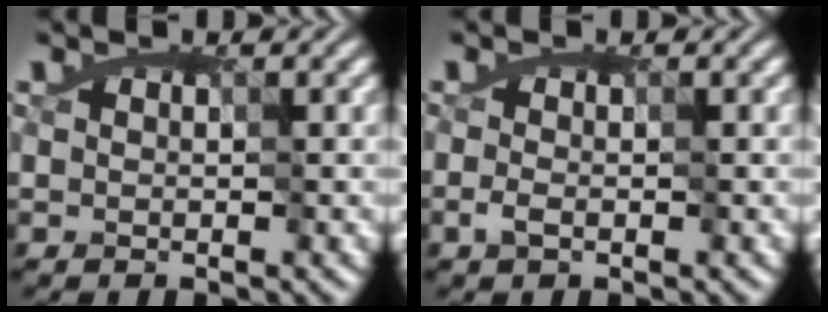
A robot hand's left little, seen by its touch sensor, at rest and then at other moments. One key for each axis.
{"total": 0.0}